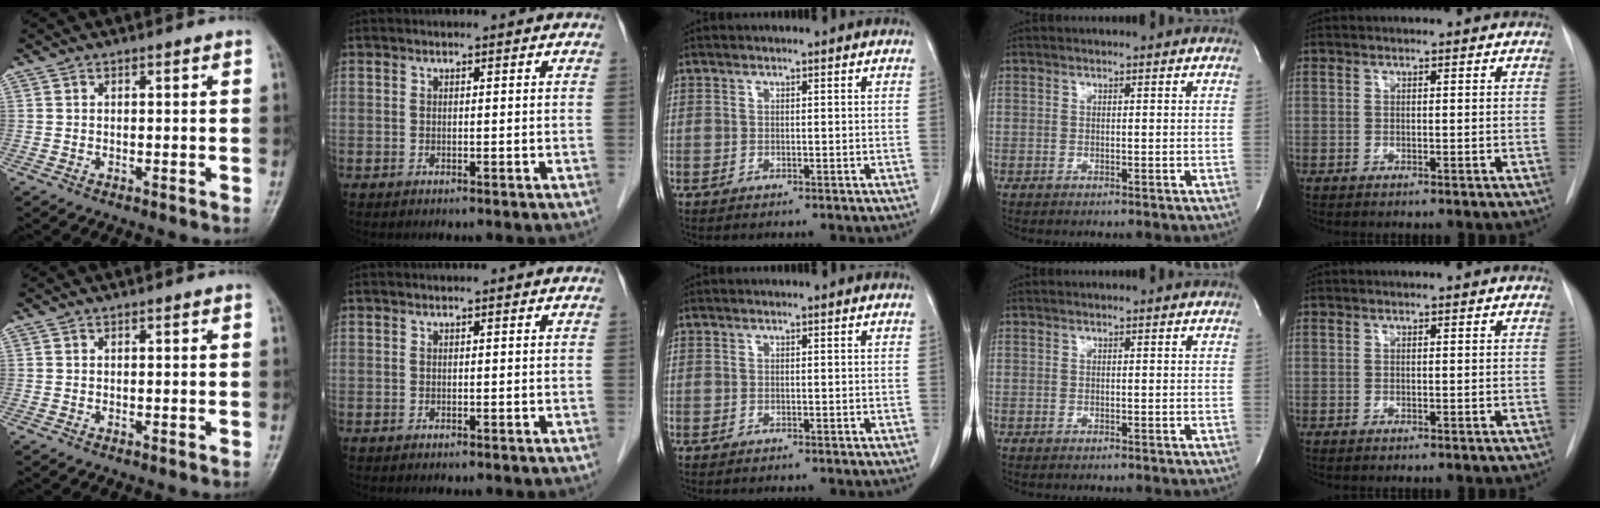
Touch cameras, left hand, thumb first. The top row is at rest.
{}